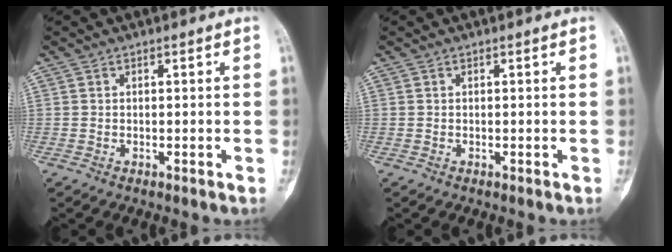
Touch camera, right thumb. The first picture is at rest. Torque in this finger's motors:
{"motor_torque": [0.04, 0.04, 0.00, 0.00, 0.01]}